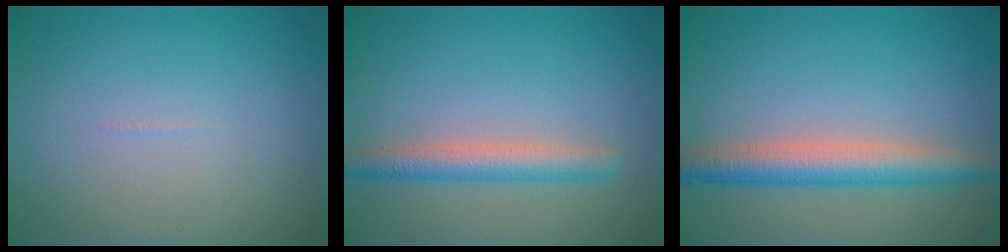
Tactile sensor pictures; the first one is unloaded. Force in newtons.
{"total": 3.0, "press": 3.0, "slide": 0.1}
{"total": 4.6, "press": 4.6, "slide": 0.1}